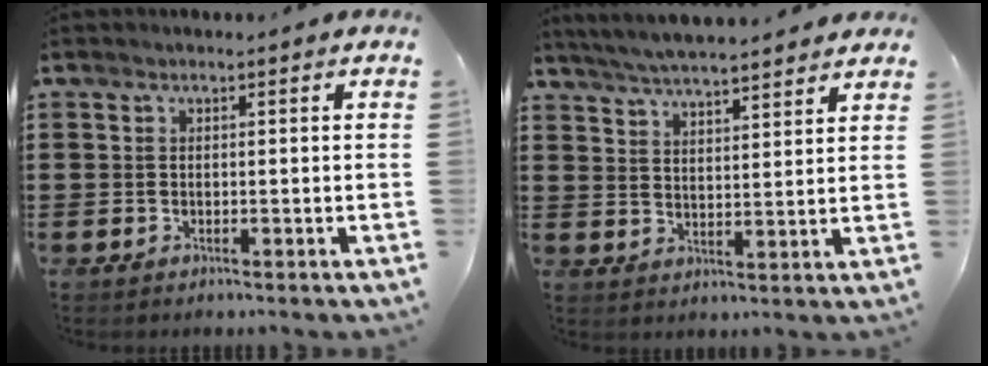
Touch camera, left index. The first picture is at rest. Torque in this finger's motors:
{"motor_torque": [2.14, 0.00, 1.05, 0.11]}